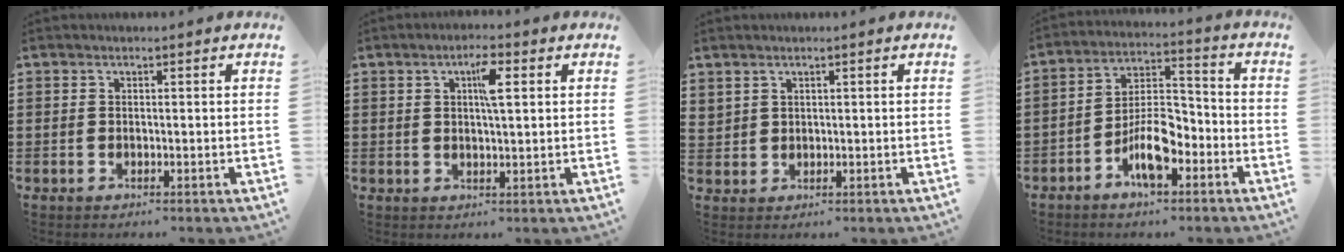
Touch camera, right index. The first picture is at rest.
{"total": 4.2, "force": [1.3, 1.1, 3.8], "torque": [-0.064, 0.003, 0.016]}
{"total": 1.7, "force": [1.4, 0.9, 0.1], "torque": [-0.006, 0.004, 0.027]}
{"total": 8.4, "force": [-4.5, 3.6, 6.1], "torque": [-0.123, 0.009, -0.083]}